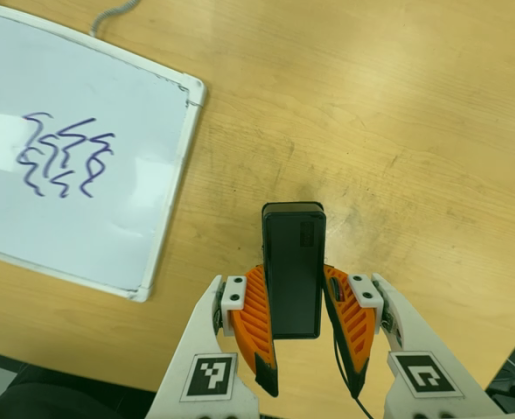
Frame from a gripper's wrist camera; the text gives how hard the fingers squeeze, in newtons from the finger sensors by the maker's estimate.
{"total": 4.5, "left": 3.3, "right": 5.7}